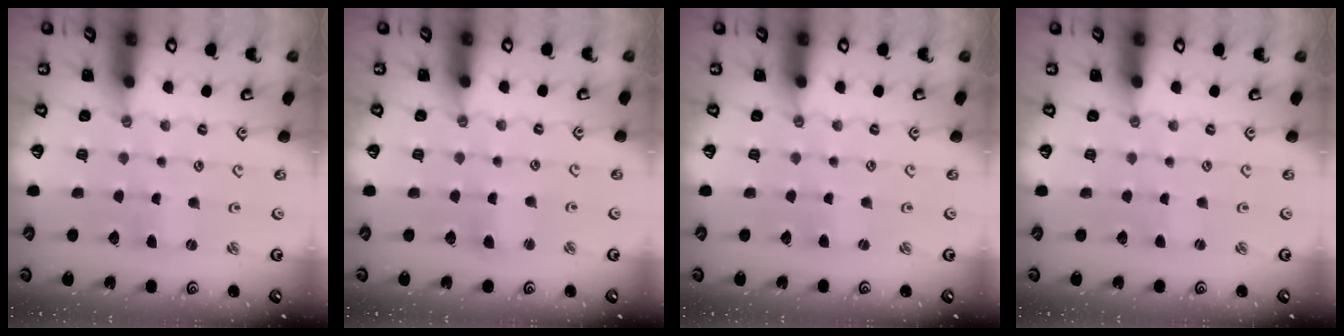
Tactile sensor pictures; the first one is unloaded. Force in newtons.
{"total": 2.4, "press": 2.4, "slide": 0.3}
{"total": 1.3, "press": 1.3, "slide": 0.4}
{"total": 0.0}